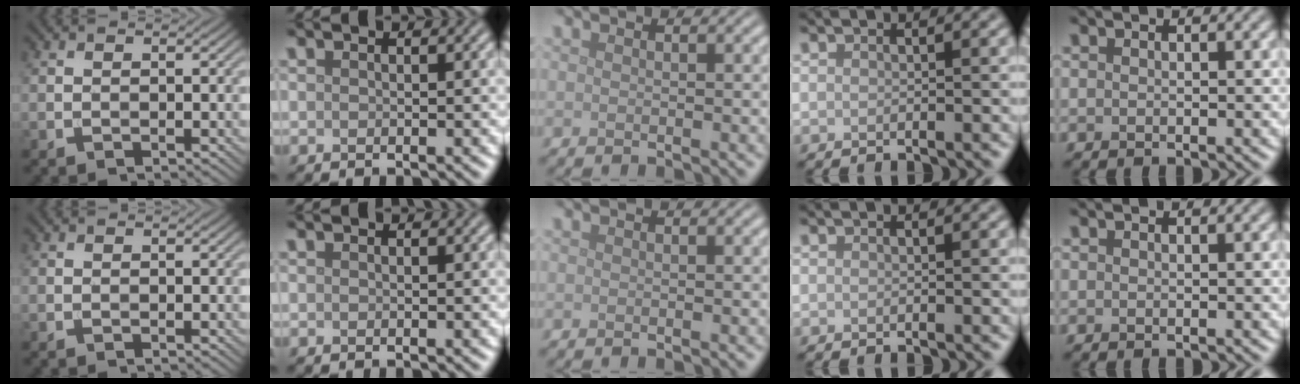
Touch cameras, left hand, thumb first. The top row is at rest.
{}